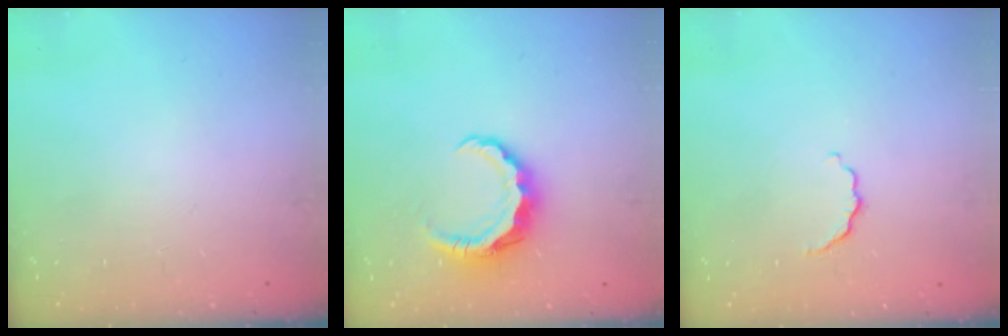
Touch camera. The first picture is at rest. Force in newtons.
{"total": 8.2, "press": 8.1, "slide": 1.2}
{"total": 4.1, "press": 4.0, "slide": 1.0}